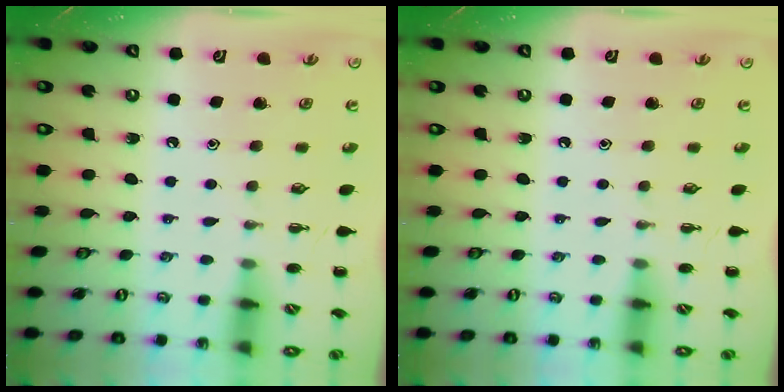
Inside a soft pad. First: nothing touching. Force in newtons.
{"total": 0.0}